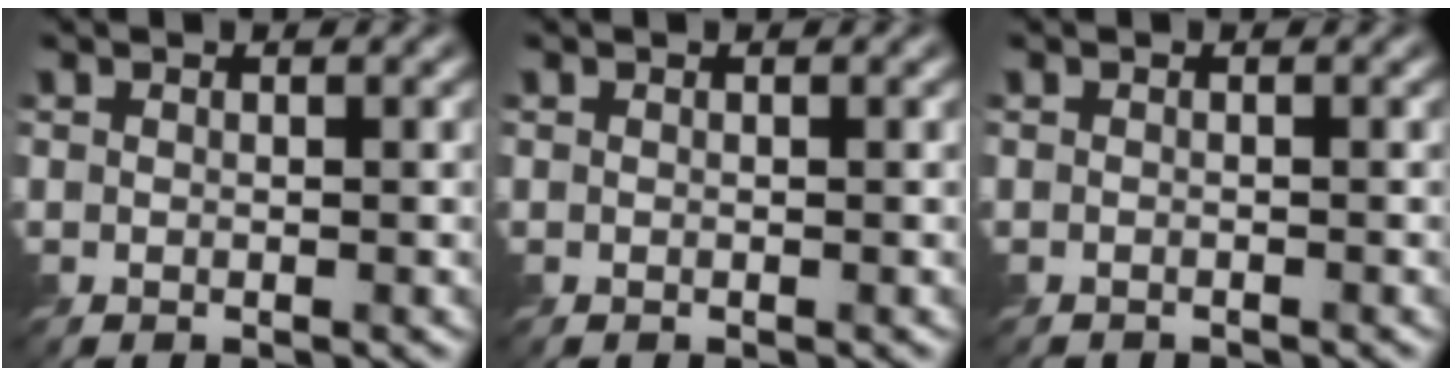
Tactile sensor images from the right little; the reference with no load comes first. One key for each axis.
{"total": 0.0}
{"total": 1.5, "fx": -1.5, "fy": 0.0, "fz": 0.0, "tx": 0.004, "ty": -0.008, "tz": -0.021}